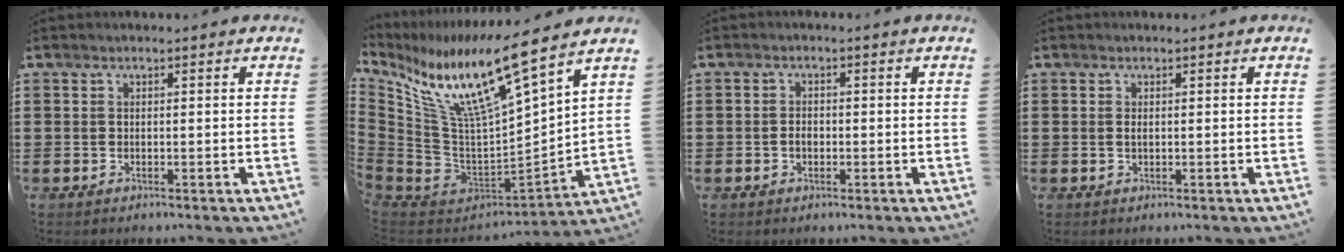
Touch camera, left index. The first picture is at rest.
{"total": 13.6, "force": [8.8, 2.0, 10.2], "torque": [-0.205, -0.067, 0.140]}
{"total": 1.6, "force": [-0.3, 1.0, 1.2], "torque": [-0.024, 0.004, -0.006]}
{"total": 0.7, "force": [0.1, 0.3, 0.7], "torque": [-0.014, -0.001, 0.003]}